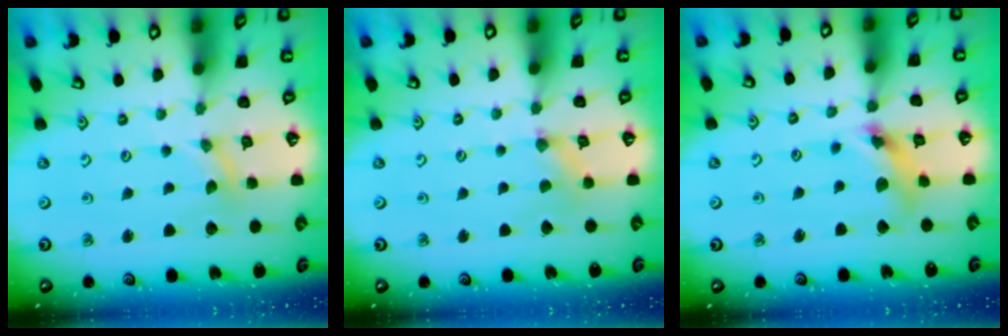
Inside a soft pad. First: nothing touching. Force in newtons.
{"total": 1.3, "press": 1.3, "slide": 0.3}
{"total": 10.0, "press": 9.9, "slide": 1.0}